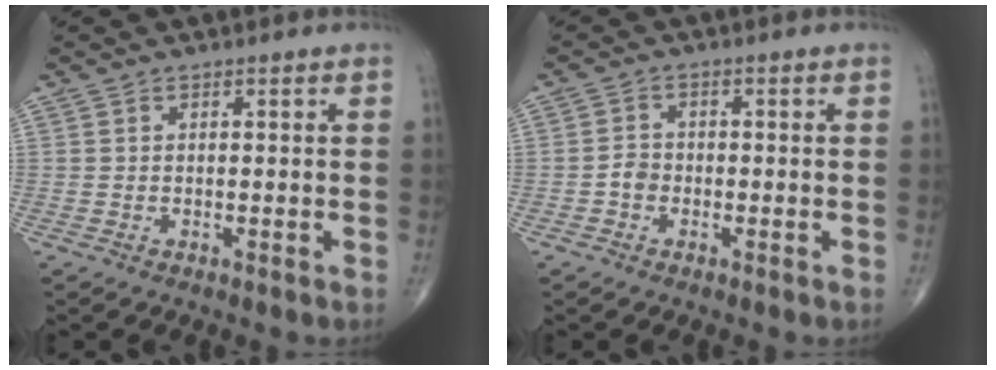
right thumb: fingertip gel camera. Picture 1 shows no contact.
{"total": 2.2, "force": [-0.9, 1.8, 1.0], "torque": [-0.009, 0.010, -0.023]}